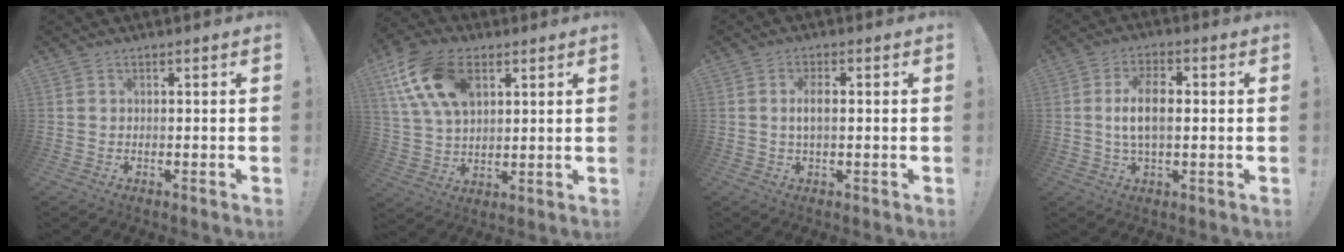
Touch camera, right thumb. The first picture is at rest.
{"total": 18.4, "force": [8.2, 11.4, 11.8], "torque": [-0.219, -0.018, 0.155]}
{"total": 4.0, "force": [0.2, 1.6, 3.7], "torque": [-0.063, 0.005, 0.000]}
{"total": 9.2, "force": [0.4, 4.6, 7.9], "torque": [-0.139, 0.002, 0.007]}